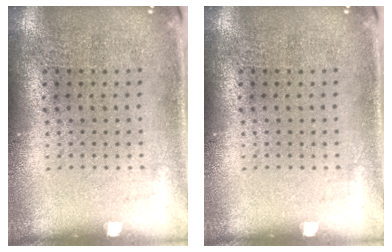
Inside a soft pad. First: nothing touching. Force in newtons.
{"total": 0.0}